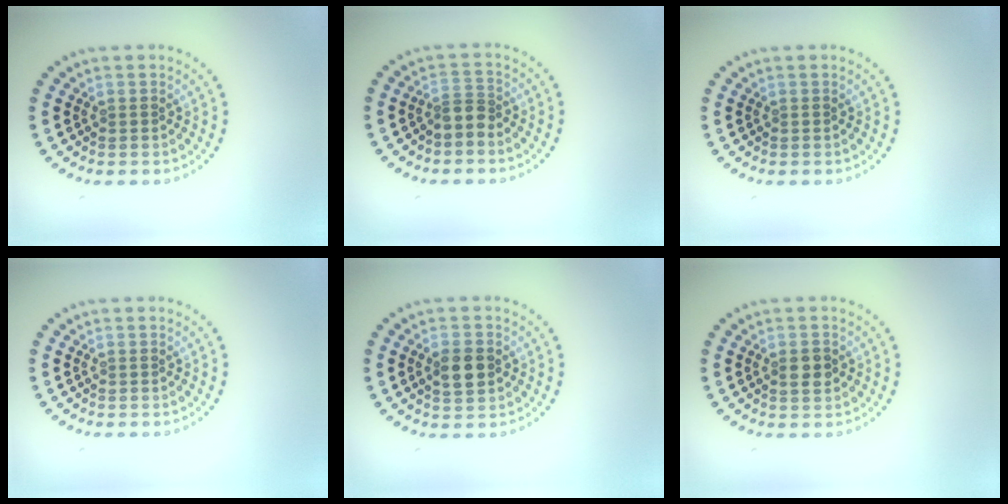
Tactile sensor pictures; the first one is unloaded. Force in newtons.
{"total": 1.9, "press": 1.5, "slide": 1.2}
{"total": 0.0}
{"total": 0.0}
{"total": 2.8, "press": 2.8, "slide": 0.1}
{"total": 1.8, "press": 1.8, "slide": 0.2}